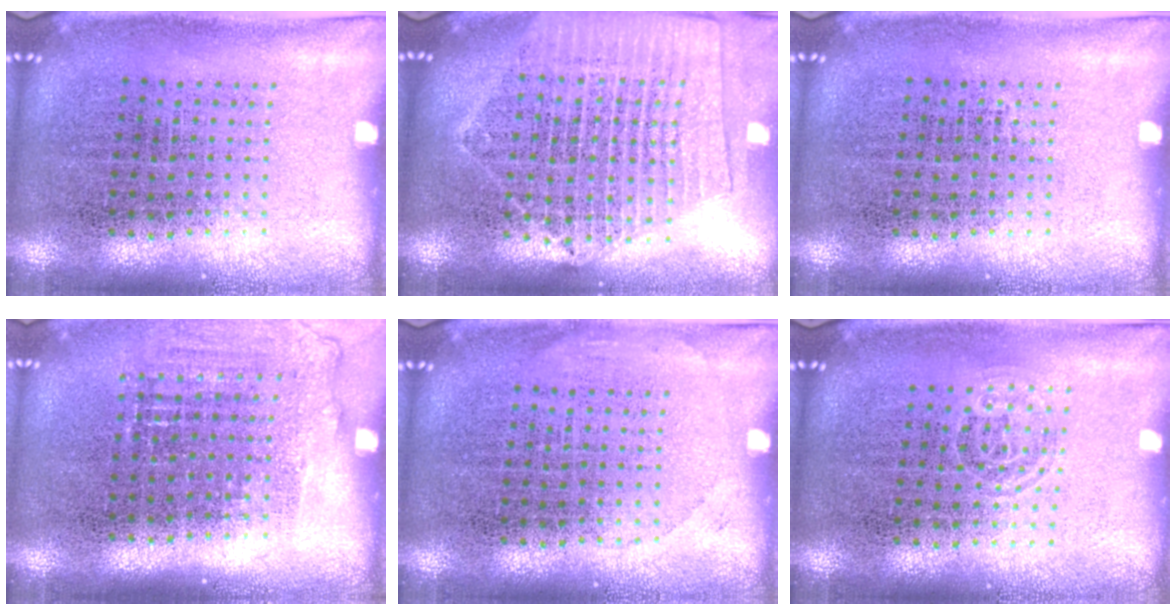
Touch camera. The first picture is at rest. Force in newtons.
{"total": 1.9, "press": 1.8, "slide": 0.7}
{"total": 0.0}
{"total": 1.0, "press": 1.0, "slide": 0.4}
{"total": 0.7, "press": 0.6, "slide": 0.1}
{"total": 0.8, "press": 0.5, "slide": 0.5}